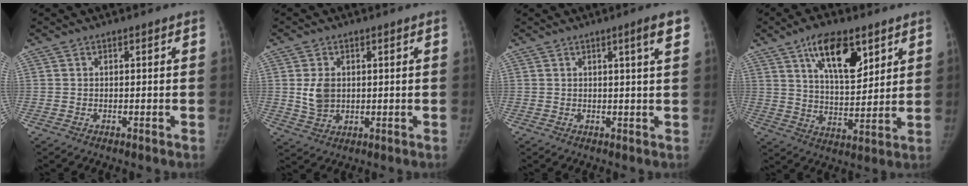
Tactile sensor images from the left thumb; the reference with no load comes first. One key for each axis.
{"total": 5.1, "fx": 0.6, "fy": 3.9, "fz": 3.3, "tx": -0.043, "ty": -0.012, "tz": 0.022}
{"total": 4.1, "fx": 2.0, "fy": -0.2, "fz": 3.6, "tx": -0.047, "ty": -0.009, "tz": 0.027}
{"total": 13.6, "fx": 7.3, "fy": 6.1, "fz": 9.6, "tx": -0.123, "ty": -0.041, "tz": 0.127}